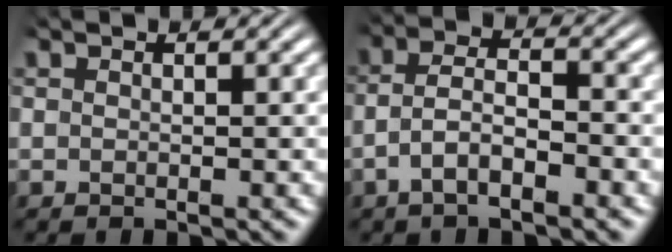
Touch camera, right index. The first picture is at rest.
{"total": 4.1, "force": [-1.5, 2.4, 3.0], "torque": [-0.059, -0.012, -0.028]}